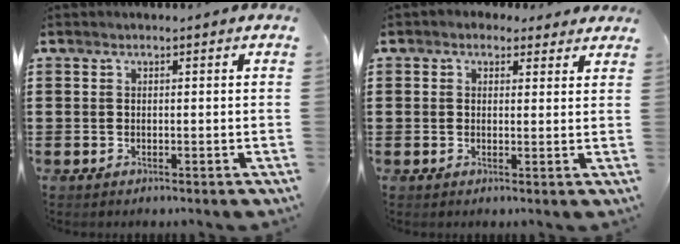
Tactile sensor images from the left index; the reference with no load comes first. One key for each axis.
{"total": 1.9, "fx": 1.3, "fy": 1.4, "fz": 0.4, "tx": -0.007, "ty": 0.007, "tz": 0.022}